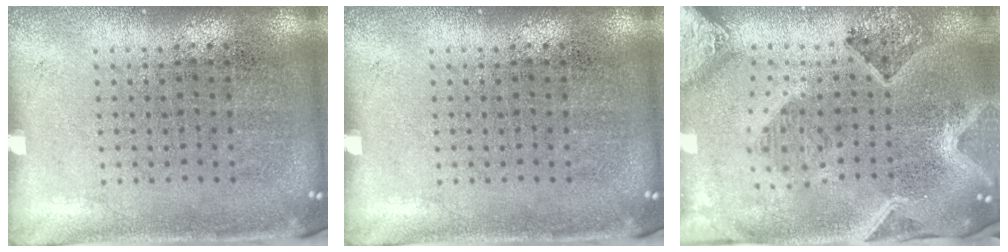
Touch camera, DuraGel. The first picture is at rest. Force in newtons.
{"total": 0.0}
{"total": 3.0, "press": 2.6, "slide": 1.5}